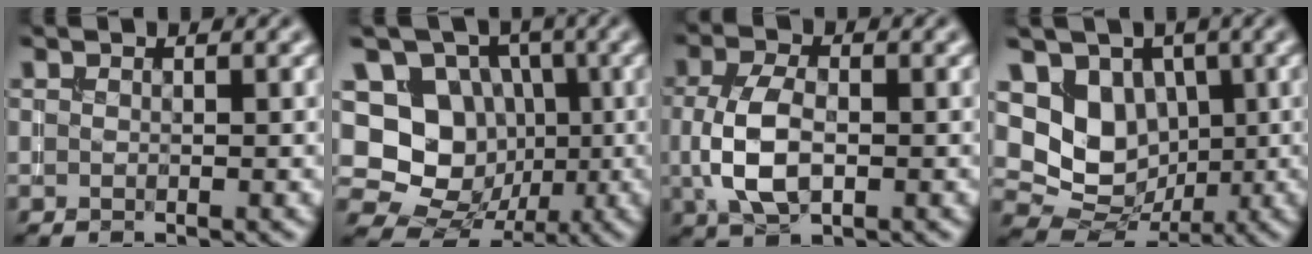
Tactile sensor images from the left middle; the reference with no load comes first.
{"total": 12.8, "force": [0.8, 11.7, 4.9], "torque": [-0.127, 0.033, 0.000]}
{"total": 5.2, "force": [-0.3, 3.0, 4.2], "torque": [-0.098, -0.004, -0.007]}
{"total": 7.8, "force": [1.3, 6.5, 4.1], "torque": [-0.055, -0.005, 0.008]}